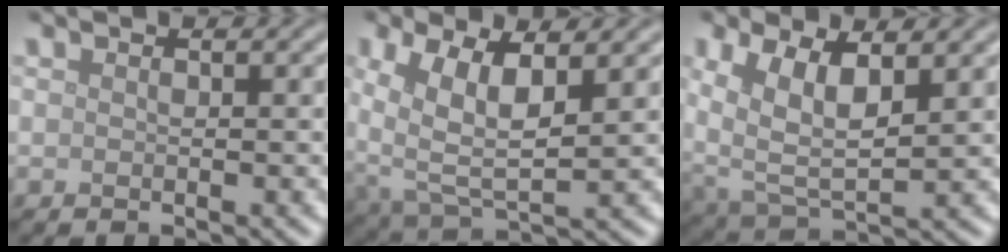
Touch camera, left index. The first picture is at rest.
{"total": 6.6, "force": [1.6, 3.1, 5.6], "torque": [-0.122, -0.002, 0.028]}
{"total": 6.5, "force": [2.1, 3.3, 5.1], "torque": [-0.115, -0.004, 0.037]}